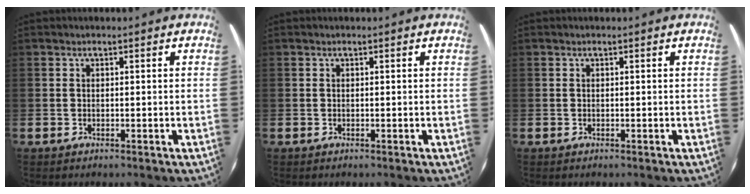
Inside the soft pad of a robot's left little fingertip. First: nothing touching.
{"total": 0.0}
{"total": 0.0}